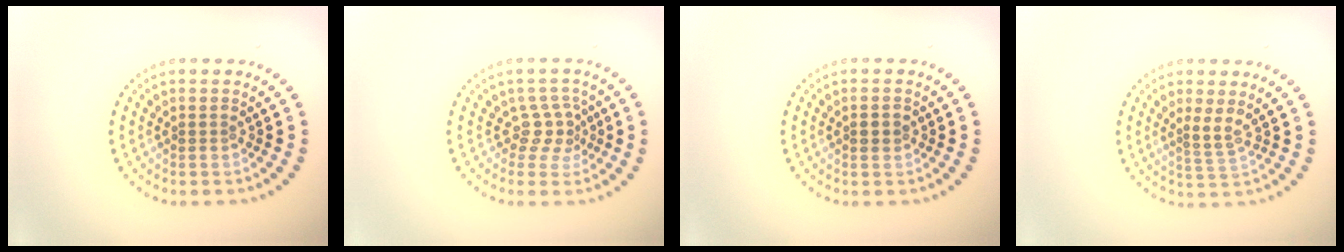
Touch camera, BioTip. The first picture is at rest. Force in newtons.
{"total": 2.3, "press": 1.6, "slide": 1.7}
{"total": 1.2, "press": 1.2, "slide": 0.2}
{"total": 1.9, "press": 1.3, "slide": 1.4}